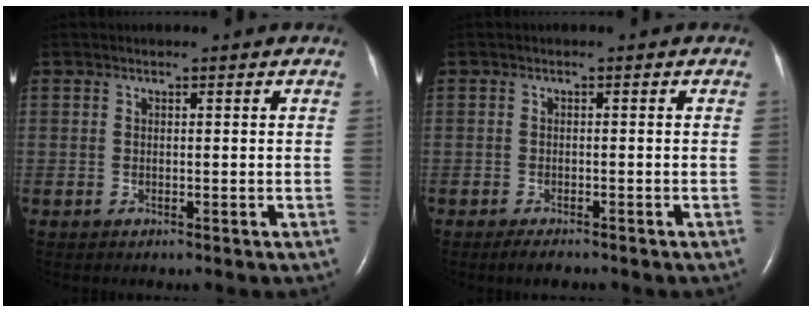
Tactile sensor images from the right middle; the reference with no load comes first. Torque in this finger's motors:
{"motor_torque": [0.43, -0.36, -0.01, 0.04]}